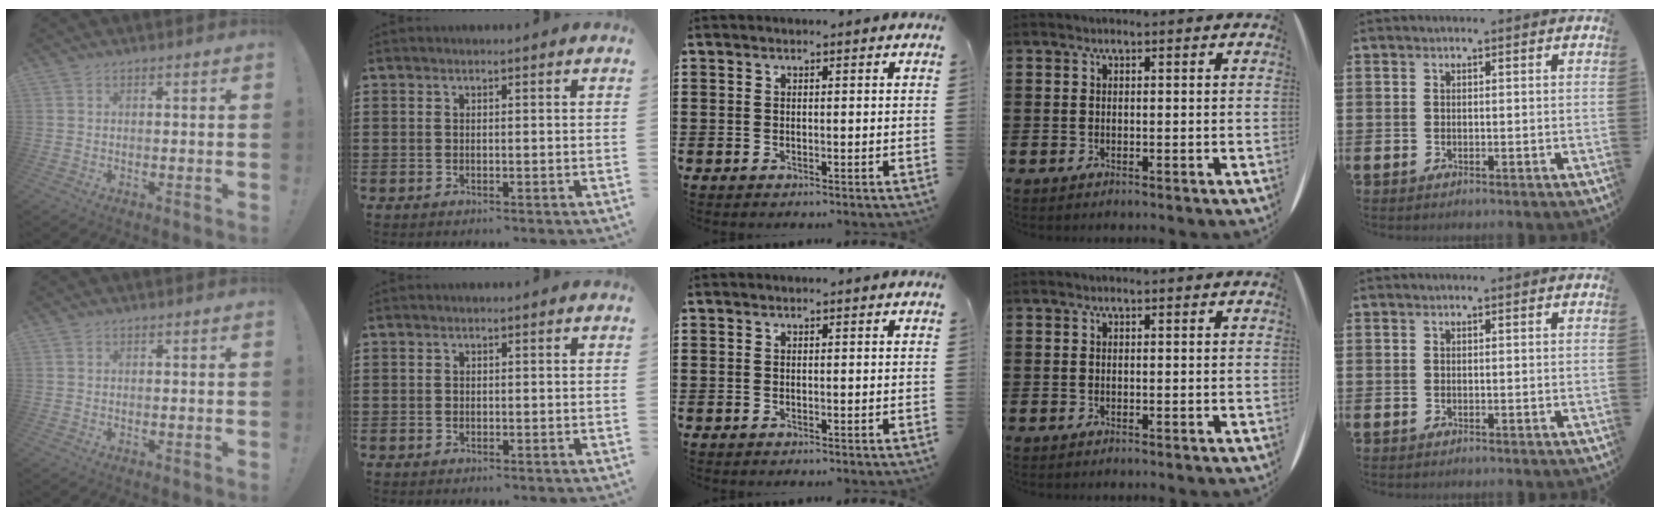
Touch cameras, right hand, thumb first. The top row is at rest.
{}